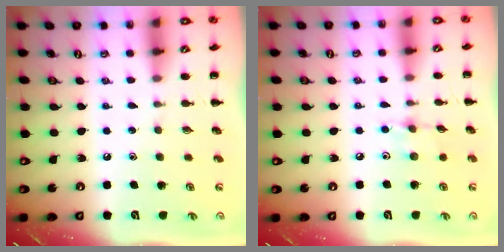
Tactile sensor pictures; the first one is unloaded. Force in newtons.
{"total": 5.1, "press": 5.0, "slide": 1.0}